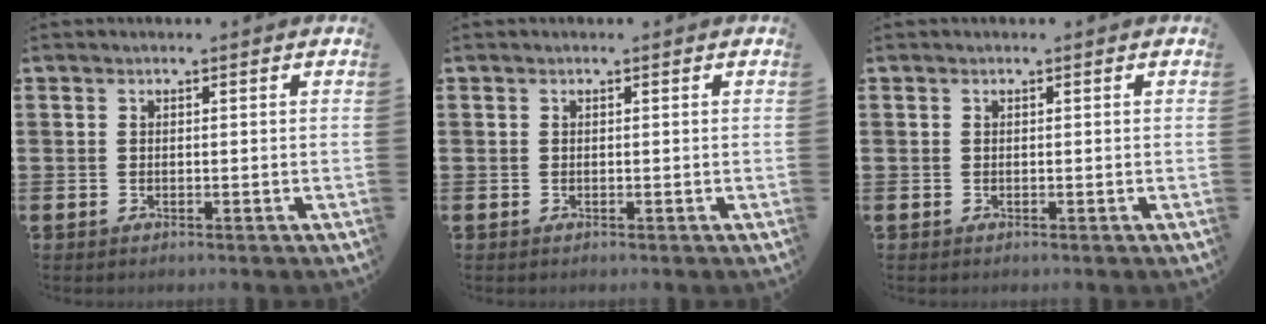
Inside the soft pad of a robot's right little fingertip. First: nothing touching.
{"total": 0.0}
{"total": 0.0}